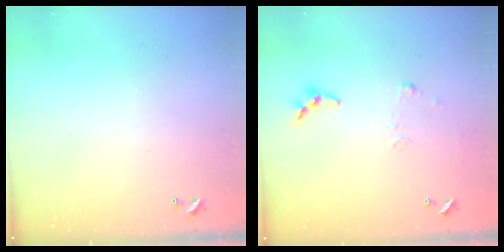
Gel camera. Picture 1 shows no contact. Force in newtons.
{"total": 6.2, "press": 6.2, "slide": 0.4}